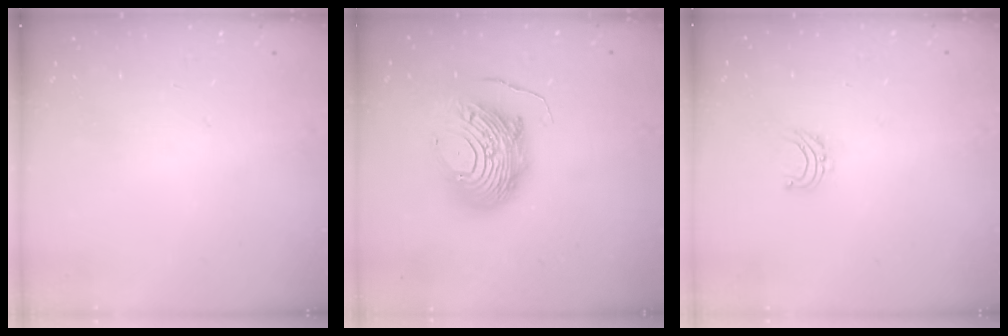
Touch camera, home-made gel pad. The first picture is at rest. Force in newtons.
{"total": 14.8, "press": 14.7, "slide": 1.3}
{"total": 4.7, "press": 4.7, "slide": 0.4}